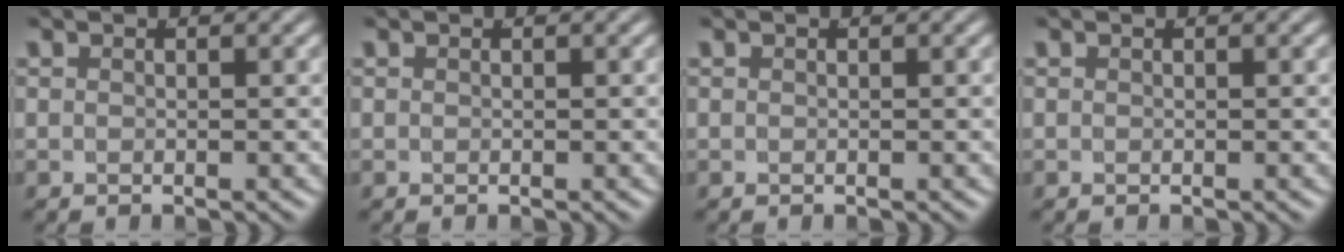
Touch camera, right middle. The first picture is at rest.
{"total": 0.0}
{"total": 0.0}
{"total": 0.0}